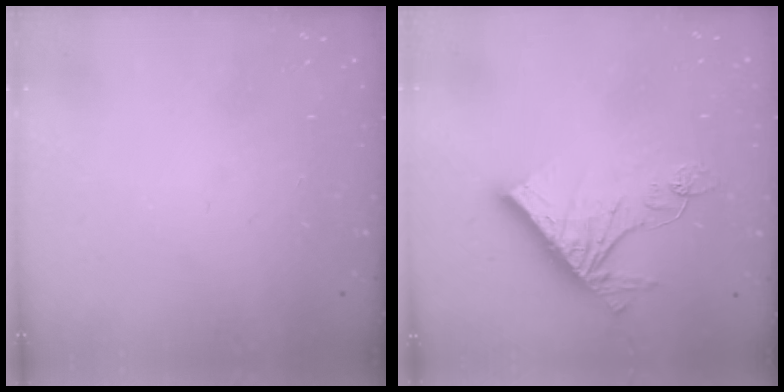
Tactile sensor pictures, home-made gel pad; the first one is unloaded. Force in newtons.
{"total": 12.9, "press": 12.9, "slide": 1.0}